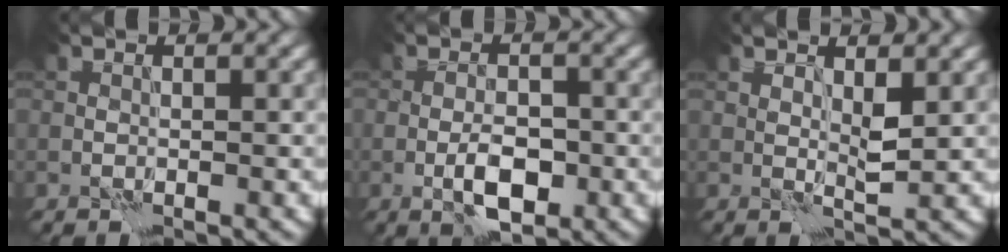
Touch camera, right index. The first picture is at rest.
{"total": 3.9, "force": [-1.4, 1.6, 3.2], "torque": [-0.055, 0.001, -0.026]}
{"total": 1.8, "force": [0.8, 0.3, 1.6], "torque": [-0.030, -0.003, 0.015]}